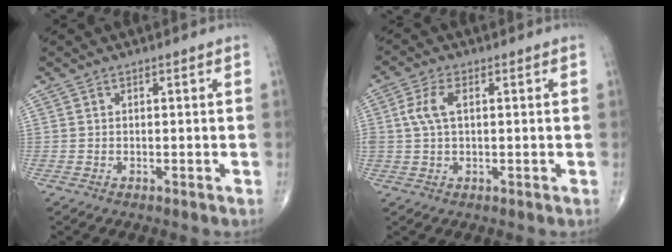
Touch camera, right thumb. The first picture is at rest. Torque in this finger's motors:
{"motor_torque": [0.43, 0.57, 1.55, 0.25, 0.59]}